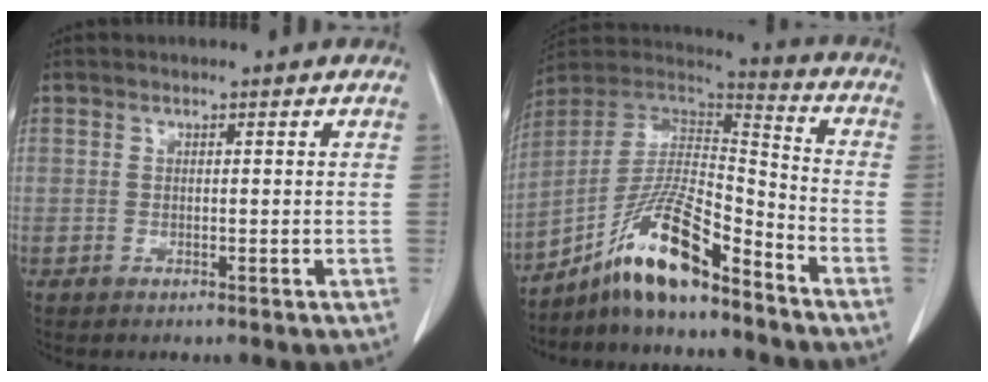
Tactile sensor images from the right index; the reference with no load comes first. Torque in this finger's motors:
{"motor_torque": [1.21, -0.93, 0.59, 0.19]}